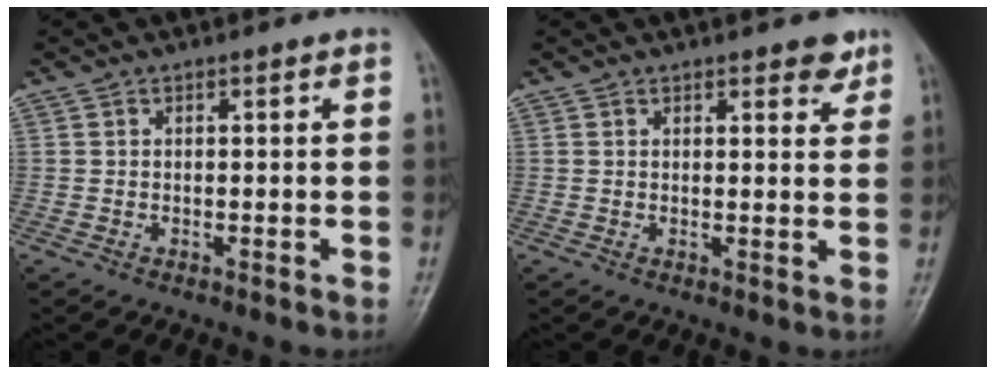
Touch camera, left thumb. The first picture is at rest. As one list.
[{"total": 3.5, "force": [2.4, 1.5, 2.1], "torque": [-0.007, -0.012, 0.028]}]